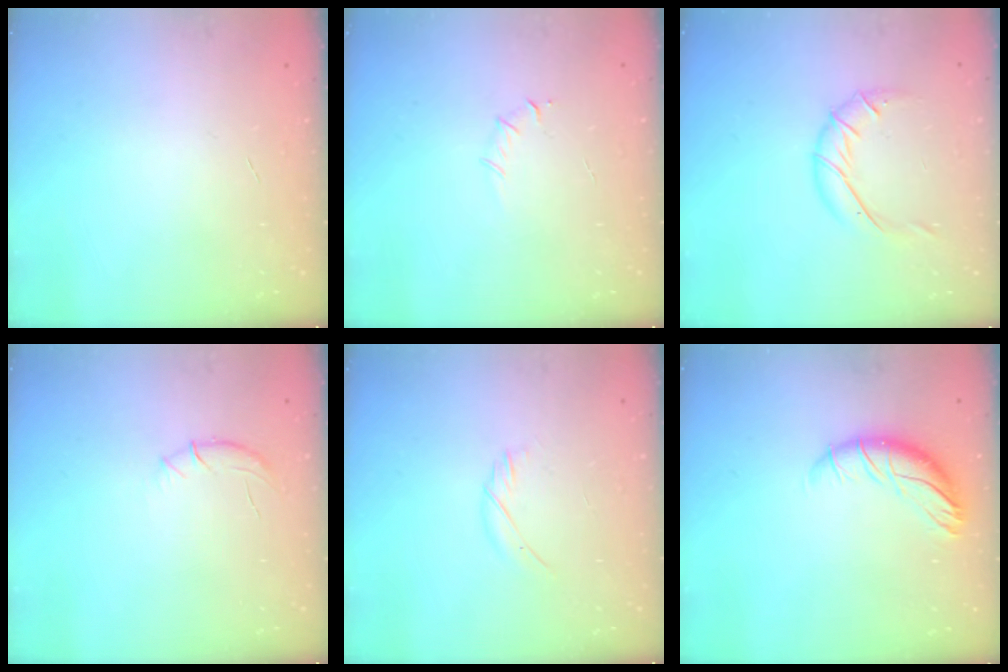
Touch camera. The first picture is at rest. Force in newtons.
{"total": 4.3, "press": 4.0, "slide": 1.4}
{"total": 9.5, "press": 9.5, "slide": 0.2}
{"total": 6.4, "press": 6.2, "slide": 1.7}
{"total": 5.4, "press": 5.1, "slide": 1.7}
{"total": 9.5, "press": 9.4, "slide": 0.8}